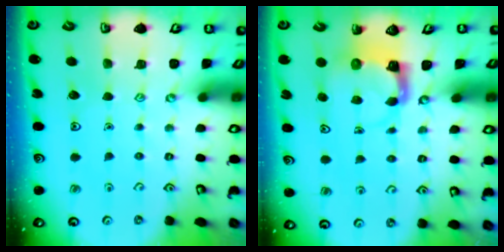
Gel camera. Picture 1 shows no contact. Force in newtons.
{"total": 4.0, "press": 3.9, "slide": 0.7}